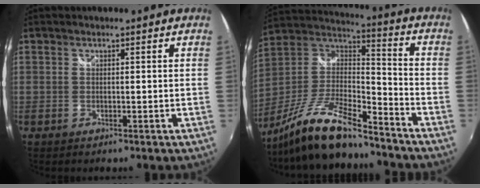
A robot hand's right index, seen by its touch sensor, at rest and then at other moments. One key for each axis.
{"total": 18.7, "fx": -14.4, "fy": 4.5, "fz": 11.0, "tx": -0.234, "ty": -0.019, "tz": -0.262}